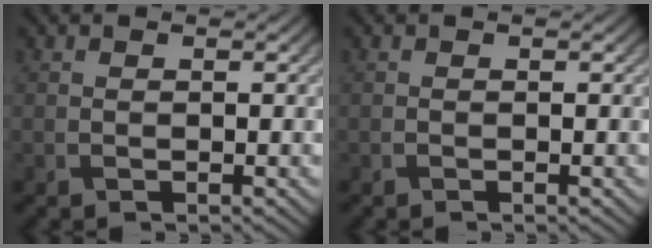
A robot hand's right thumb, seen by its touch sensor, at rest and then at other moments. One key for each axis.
{"total": 0.0}